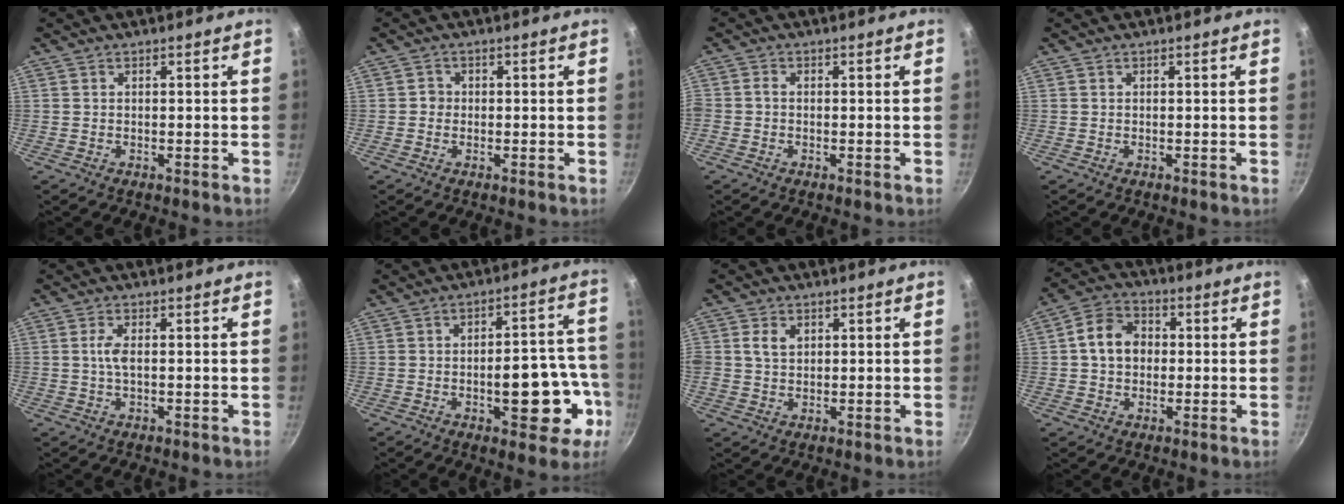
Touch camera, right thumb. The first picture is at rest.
{"total": 1.5, "force": [-0.2, 1.5, 0.4], "torque": [0.002, 0.005, -0.007]}
{"total": 1.4, "force": [-0.5, 1.1, 0.7], "torque": [-0.014, 0.006, -0.014]}
{"total": 0.0}
{"total": 2.6, "force": [0.1, 0.9, 2.5], "torque": [-0.060, 0.004, 0.001]}
{"total": 14.5, "force": [-4.8, 6.9, 11.9], "torque": [-0.107, 0.044, -0.059]}
{"total": 3.8, "force": [1.1, 2.8, 2.3], "torque": [-0.033, 0.002, 0.020]}
{"total": 8.5, "force": [0.6, 6.8, 5.2], "torque": [-0.067, 0.019, -0.005]}